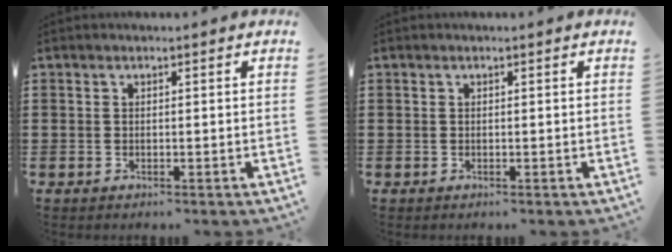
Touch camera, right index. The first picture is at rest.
{"total": 0.0}